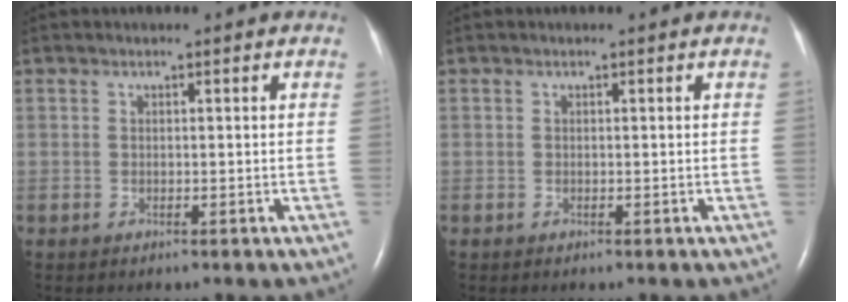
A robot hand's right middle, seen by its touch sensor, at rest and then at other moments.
{"total": 0.0}